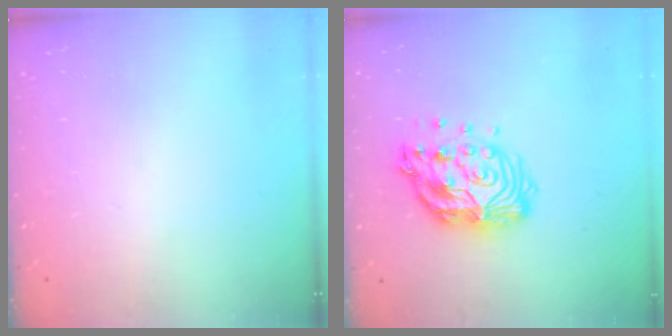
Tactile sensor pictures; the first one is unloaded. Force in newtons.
{"total": 15.0, "press": 14.9, "slide": 1.3}